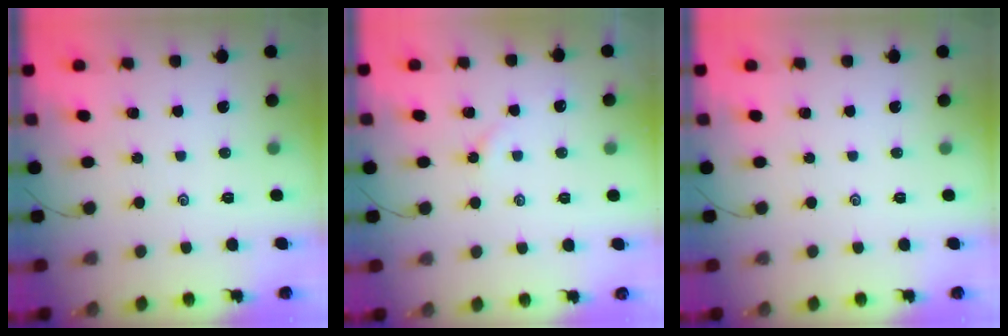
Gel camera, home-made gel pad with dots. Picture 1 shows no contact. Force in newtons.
{"total": 1.7, "press": 1.6, "slide": 0.4}
{"total": 0.0}